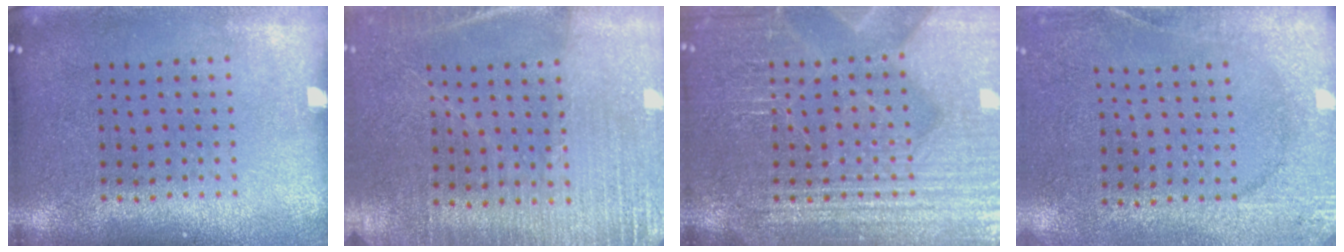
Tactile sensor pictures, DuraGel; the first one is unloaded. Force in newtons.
{"total": 2.9, "press": 2.9, "slide": 0.2}
{"total": 4.8, "press": 4.7, "slide": 0.6}
{"total": 2.7, "press": 2.3, "slide": 1.3}